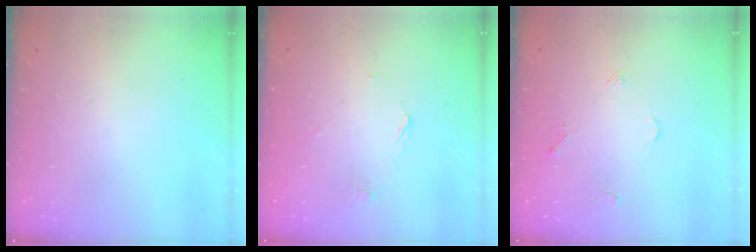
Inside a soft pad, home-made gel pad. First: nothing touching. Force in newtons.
{"total": 3.7, "press": 3.7, "slide": 0.4}
{"total": 2.2, "press": 2.2, "slide": 0.5}